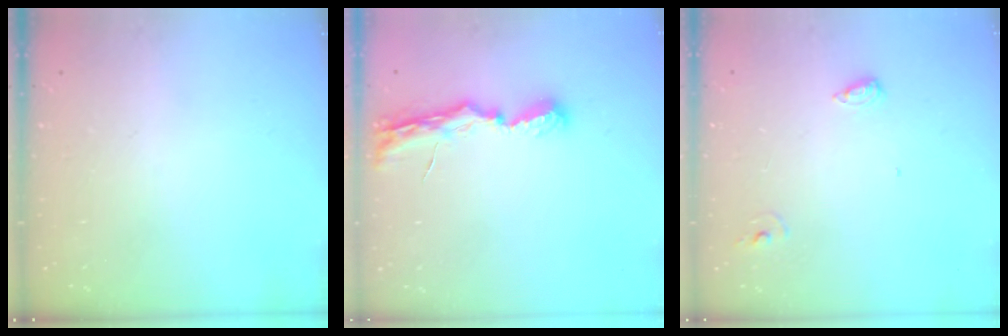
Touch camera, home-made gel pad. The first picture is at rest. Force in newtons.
{"total": 7.5, "press": 7.5, "slide": 0.4}
{"total": 6.0, "press": 5.8, "slide": 1.5}